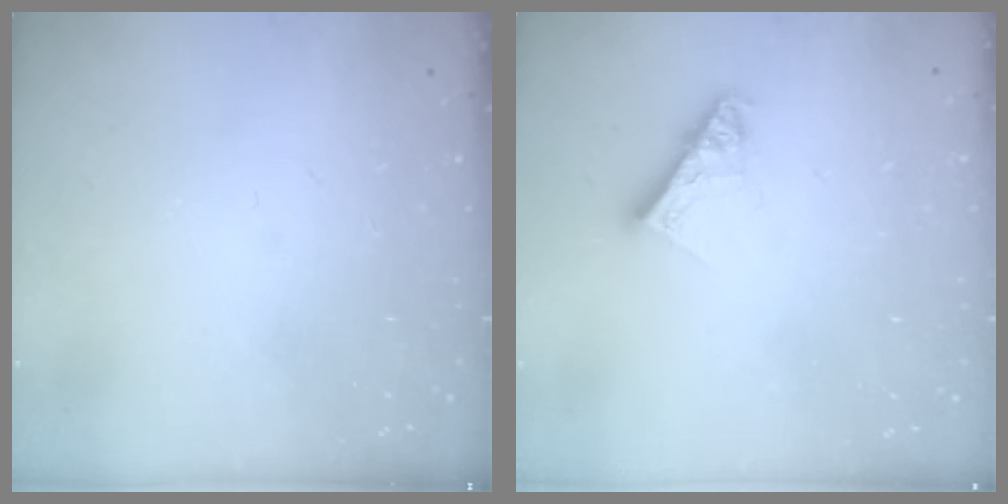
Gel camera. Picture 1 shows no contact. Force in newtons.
{"total": 9.0, "press": 8.9, "slide": 0.8}